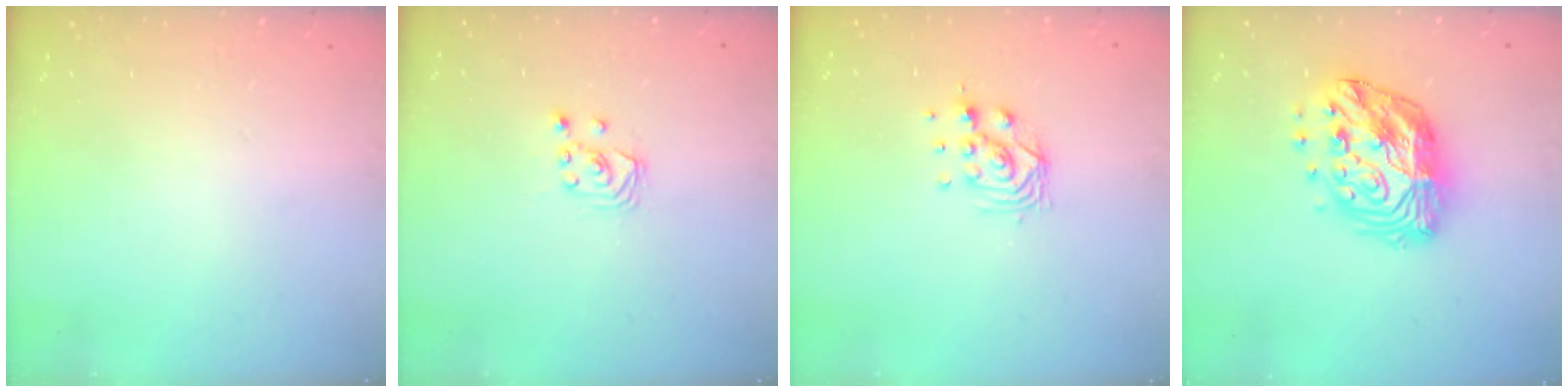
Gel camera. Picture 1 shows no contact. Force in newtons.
{"total": 2.9, "press": 2.8, "slide": 0.3}
{"total": 7.9, "press": 7.8, "slide": 0.6}
{"total": 15.8, "press": 15.7, "slide": 1.3}